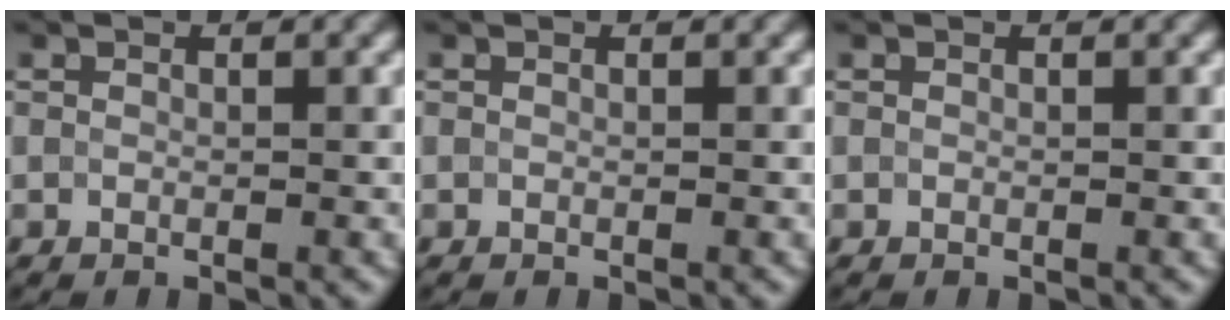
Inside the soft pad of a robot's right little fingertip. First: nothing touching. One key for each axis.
{"total": 0.0}
{"total": 0.0}